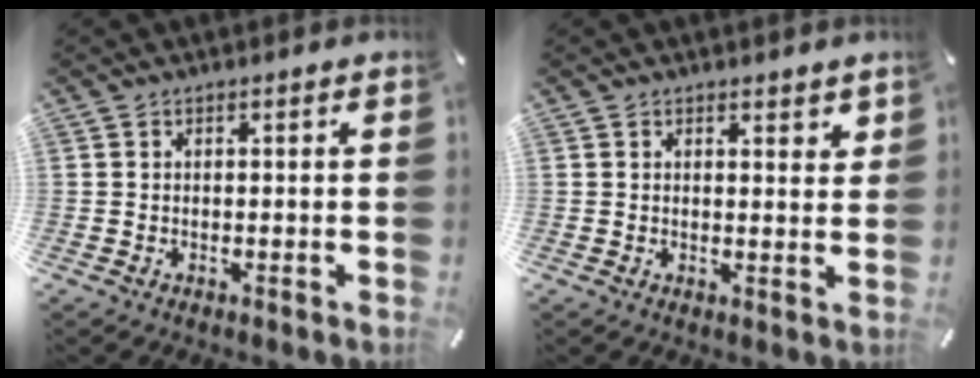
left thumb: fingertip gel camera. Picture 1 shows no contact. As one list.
[{"total": 2.4, "force": [2.0, 1.1, 0.7], "torque": [-0.001, -0.011, 0.033]}]